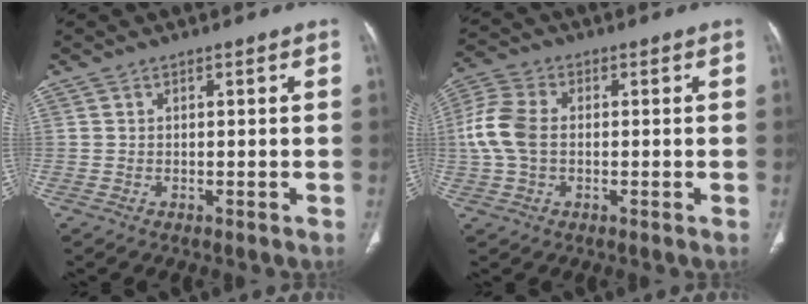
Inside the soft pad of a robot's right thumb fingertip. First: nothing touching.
{"total": 8.6, "force": [0.0, 5.8, 6.3], "torque": [-0.149, 0.019, -0.003]}